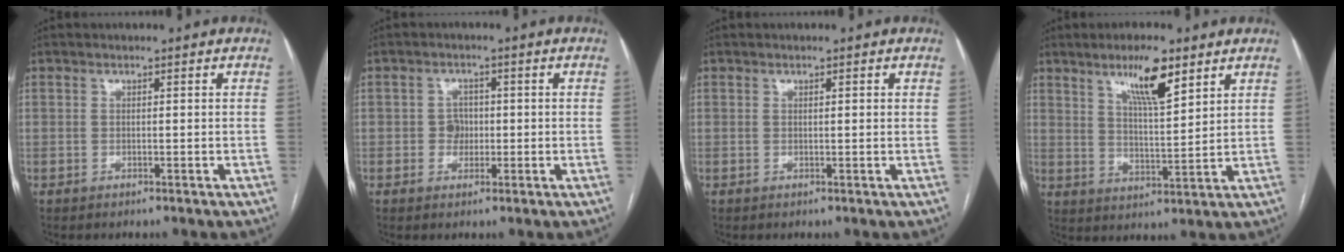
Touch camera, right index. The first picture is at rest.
{"total": 2.7, "force": [-0.3, 2.4, 1.1], "torque": [-0.009, 0.006, -0.004]}
{"total": 0.8, "force": [0.4, 0.1, 0.7], "torque": [-0.014, 0.003, 0.004]}
{"total": 9.1, "force": [5.7, 1.5, 7.0], "torque": [-0.124, -0.004, 0.099]}